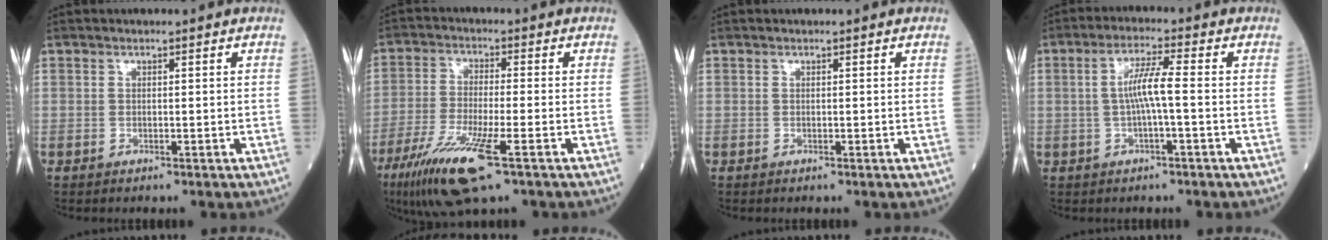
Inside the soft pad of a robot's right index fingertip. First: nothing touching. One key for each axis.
{"total": 11.5, "fx": -6.2, "fy": 1.1, "fz": 9.7, "tx": -0.198, "ty": -0.031, "tz": -0.107}
{"total": 0.0}
{"total": 5.2, "fx": -0.2, "fy": 0.0, "fz": 5.2, "tx": -0.102, "ty": 0.010, "tz": -0.002}